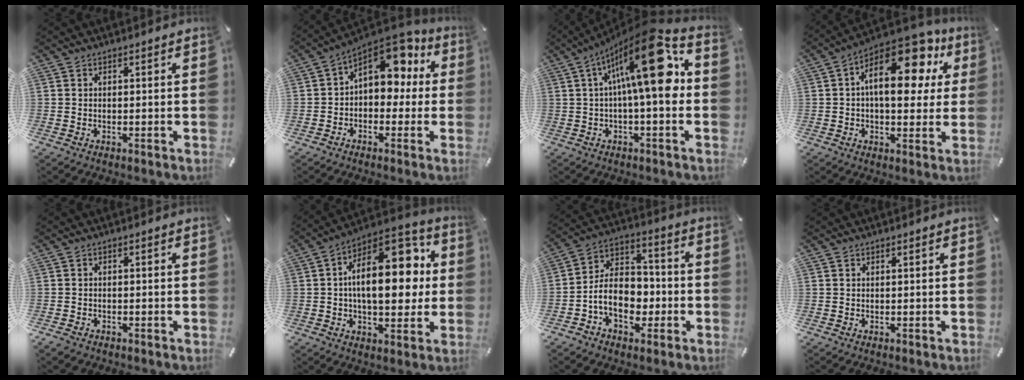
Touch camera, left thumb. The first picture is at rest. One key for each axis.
{"total": 10.9, "fx": 5.0, "fy": 7.4, "fz": 6.2, "tx": -0.081, "ty": -0.041, "tz": 0.091}
{"total": 19.8, "fx": 5.0, "fy": 5.8, "fz": 18.3, "tx": -0.299, "ty": -0.043, "tz": 0.066}
{"total": 18.4, "fx": 6.8, "fy": 9.8, "fz": 14.0, "tx": -0.202, "ty": -0.041, "tz": 0.114}
{"total": 1.2, "fx": -0.9, "fy": 0.7, "fz": 0.2, "tx": -0.006, "ty": 0.003, "tz": -0.018}
{"total": 20.5, "fx": 3.3, "fy": 11.5, "fz": 16.7, "tx": -0.238, "ty": -0.015, "tz": 0.053}
{"total": 12.2, "fx": -3.4, "fy": 9.3, "fz": 7.2, "tx": -0.138, "ty": 0.015, "tz": -0.058}
{"total": 0.0}